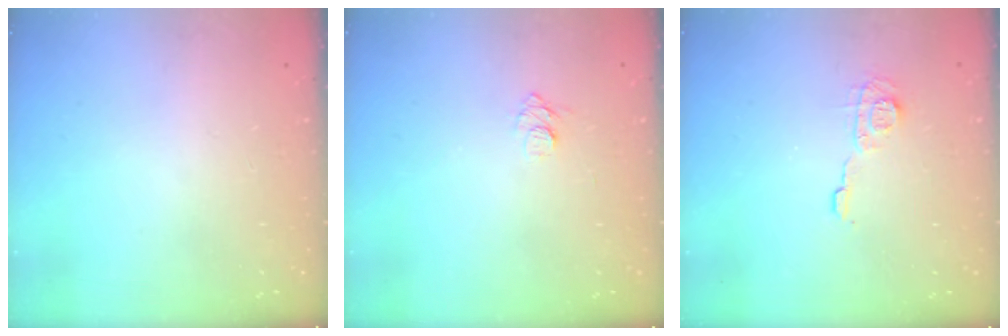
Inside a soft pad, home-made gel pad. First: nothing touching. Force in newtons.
{"total": 6.4, "press": 6.4, "slide": 0.7}
{"total": 6.8, "press": 6.8, "slide": 0.2}